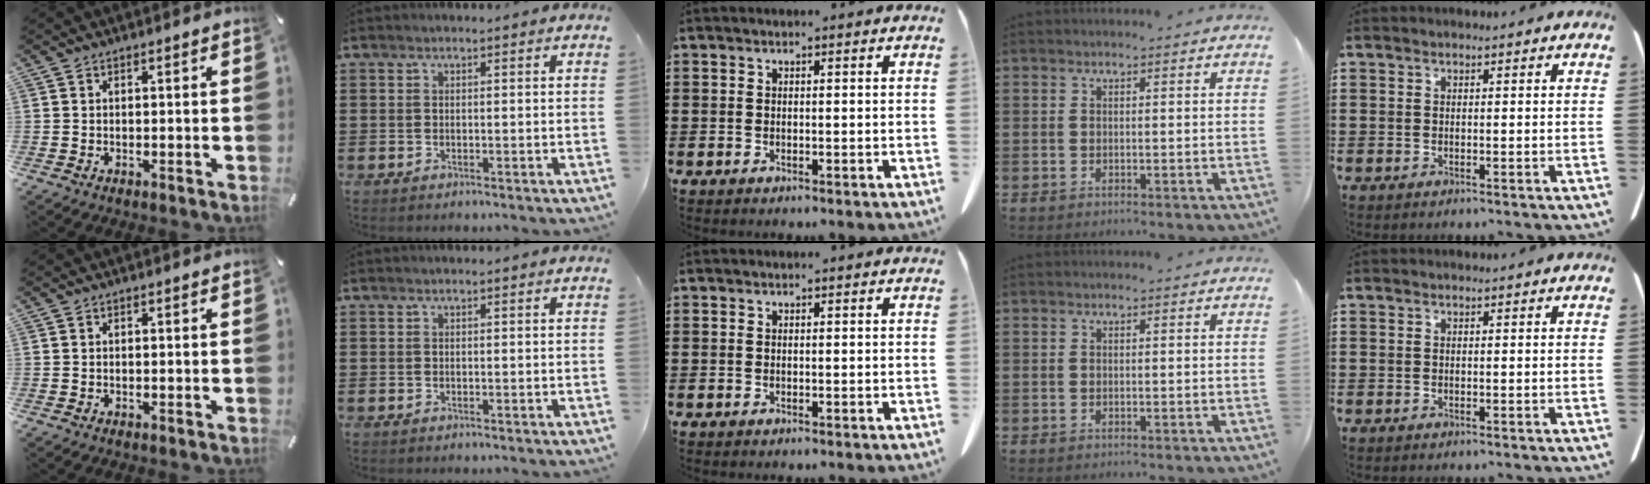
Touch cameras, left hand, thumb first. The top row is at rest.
{}